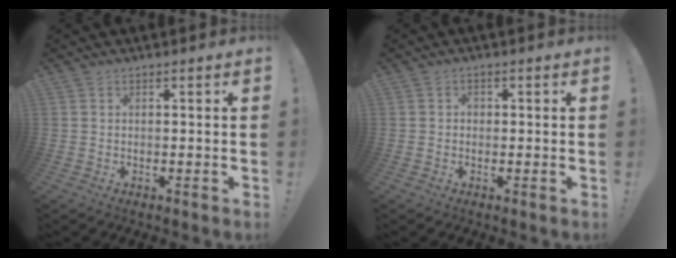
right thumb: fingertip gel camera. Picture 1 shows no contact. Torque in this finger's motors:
{"motor_torque": [0.00, 0.06, 0.04, 0.08, -0.05]}